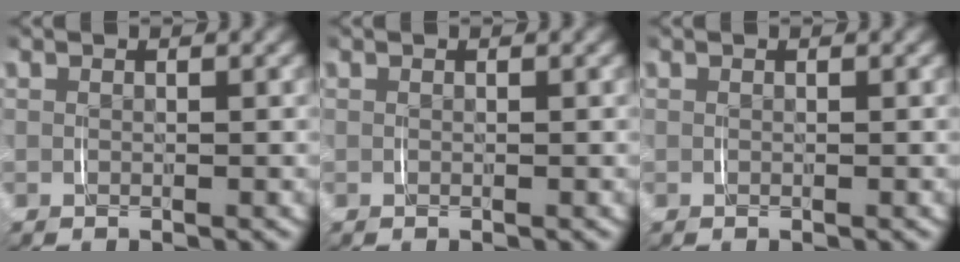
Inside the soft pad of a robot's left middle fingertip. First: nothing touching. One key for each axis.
{"total": 0.0}
{"total": 0.0}